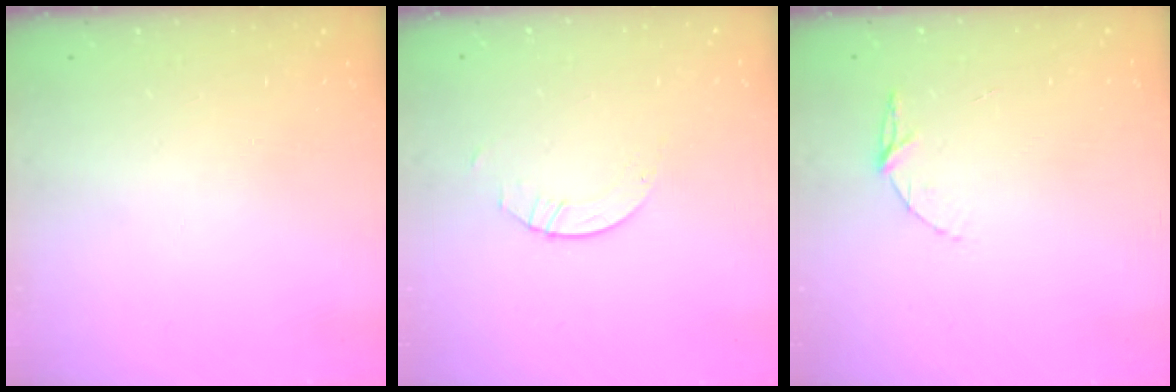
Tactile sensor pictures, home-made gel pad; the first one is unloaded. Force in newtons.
{"total": 2.1, "press": 2.1, "slide": 0.1}
{"total": 5.2, "press": 5.1, "slide": 0.5}